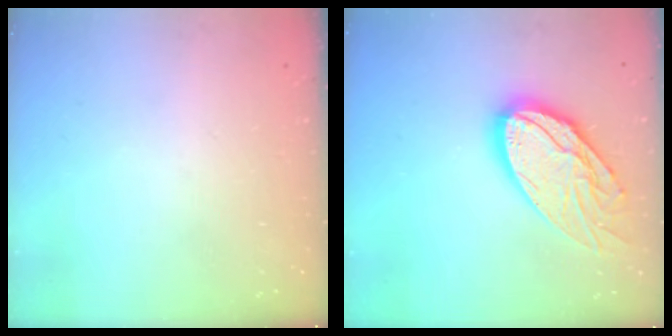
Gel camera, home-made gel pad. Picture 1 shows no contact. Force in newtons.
{"total": 20.0, "press": 19.9, "slide": 1.8}